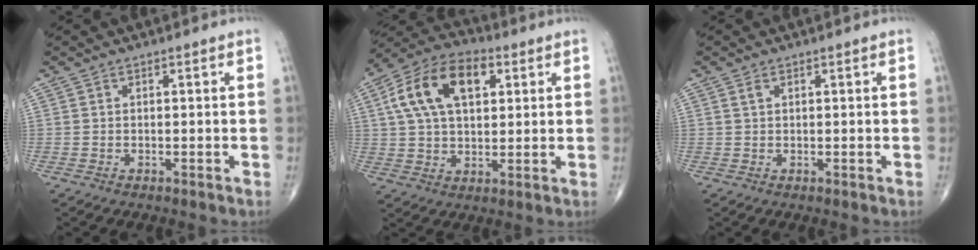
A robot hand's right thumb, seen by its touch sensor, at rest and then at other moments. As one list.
[{"total": 15.7, "force": [4.8, 9.2, 11.8], "torque": [-0.202, 0.014, 0.078]}, {"total": 1.0, "force": [0.5, 0.6, 0.7], "torque": [-0.014, 0.004, 0.010]}]